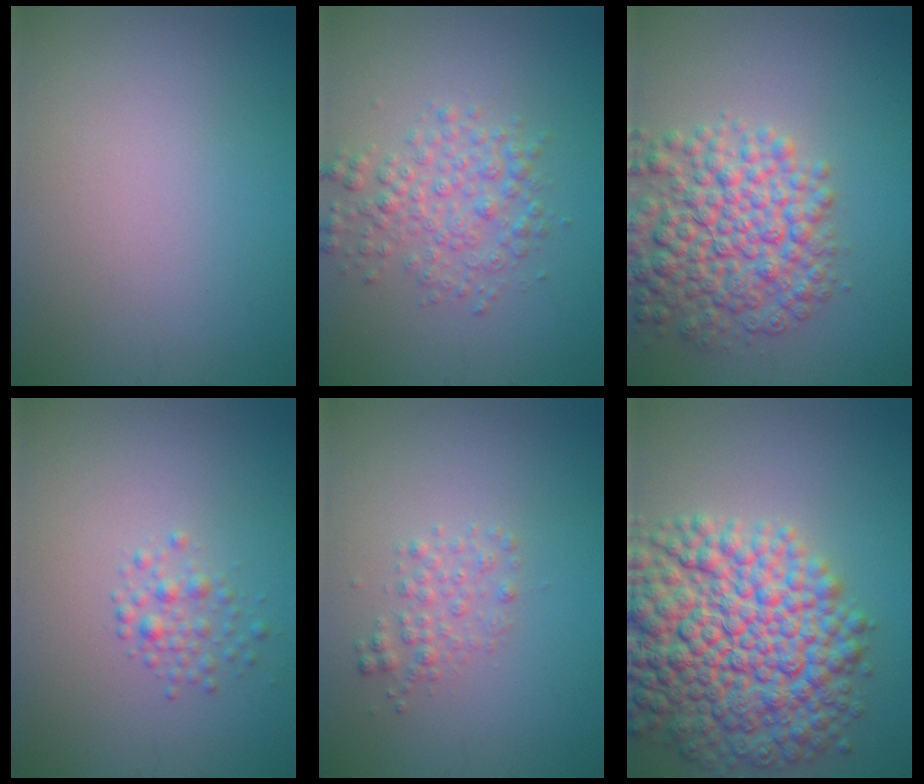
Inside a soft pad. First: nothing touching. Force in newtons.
{"total": 3.2, "press": 3.2, "slide": 0.1}
{"total": 7.5, "press": 7.5, "slide": 0.3}
{"total": 1.6, "press": 1.6, "slide": 0.1}
{"total": 1.6, "press": 1.6, "slide": 0.0}
{"total": 12.5, "press": 12.5, "slide": 0.3}